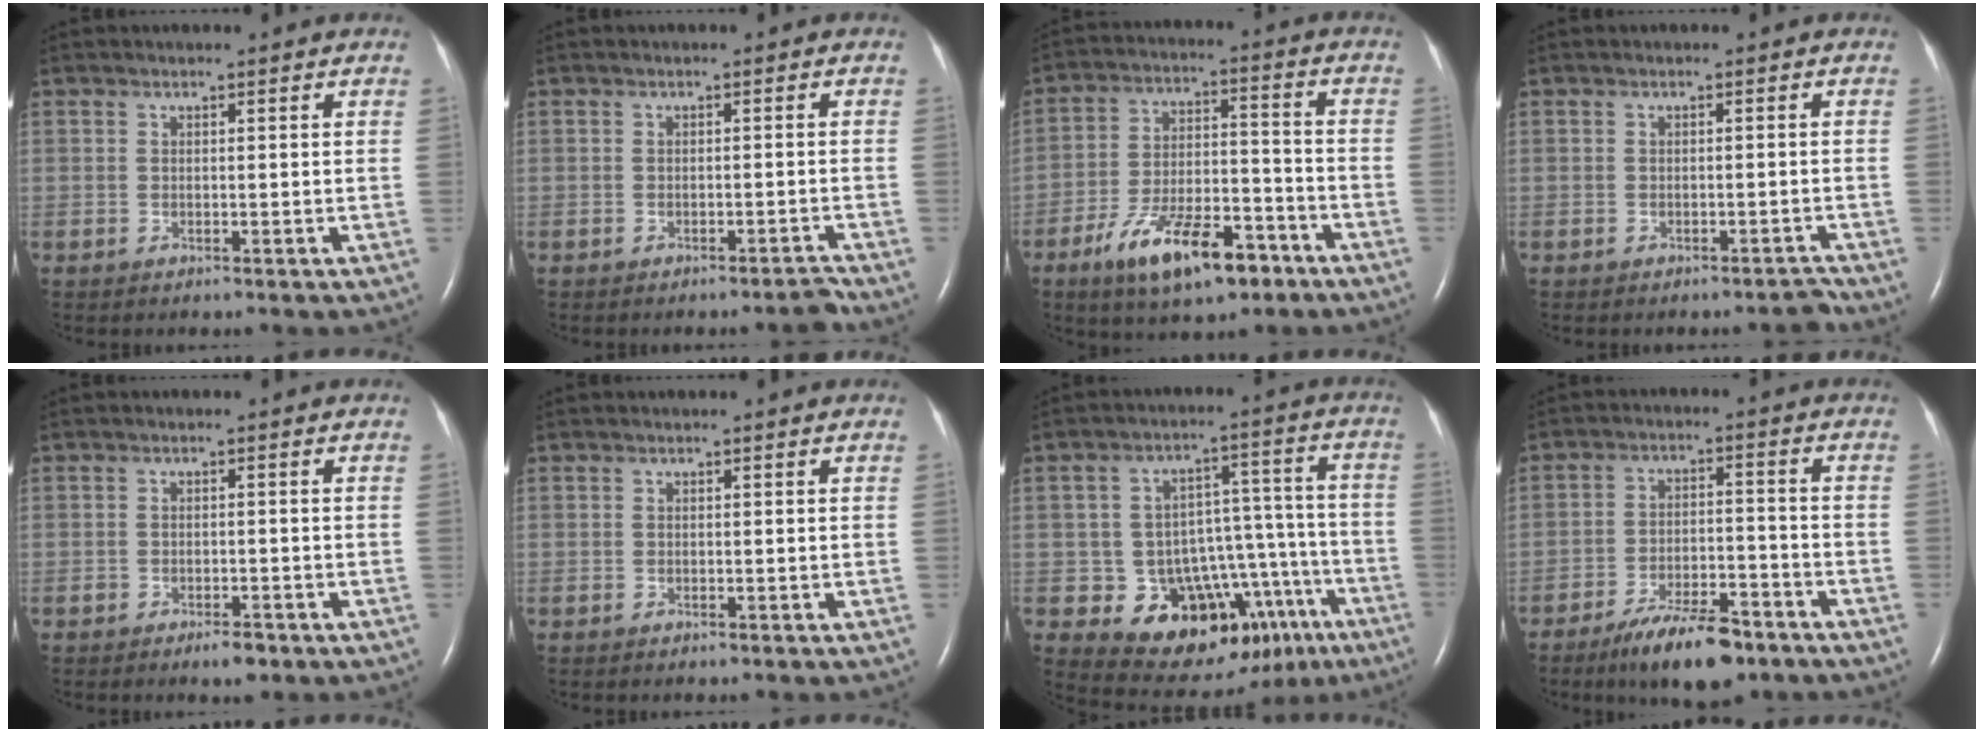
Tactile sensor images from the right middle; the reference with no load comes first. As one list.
[{"total": 1.5, "force": [-1.4, -0.1, 0.4], "torque": [-0.001, 0.000, -0.018]}, {"total": 13.6, "force": [-8.3, 4.9, 9.6], "torque": [-0.166, 0.004, -0.136]}, {"total": 1.2, "force": [-1.2, 0.2, 0.1], "torque": [0.003, 0.002, -0.013]}, {"total": 2.4, "force": [-1.7, 1.0, 1.4], "torque": [-0.022, 0.000, -0.022]}, {"total": 0.0}, {"total": 14.7, "force": [-7.5, 10.2, 7.5], "torque": [-0.072, 0.061, -0.093]}, {"total": 10.4, "force": [-7.5, 3.0, 6.5], "torque": [-0.111, -0.006, -0.123]}]